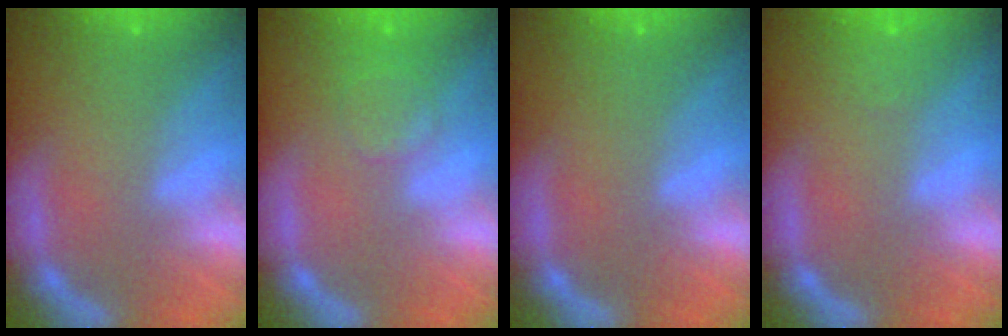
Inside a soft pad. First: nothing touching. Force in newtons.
{"total": 2.9}
{"total": 0.0}
{"total": 1.0}